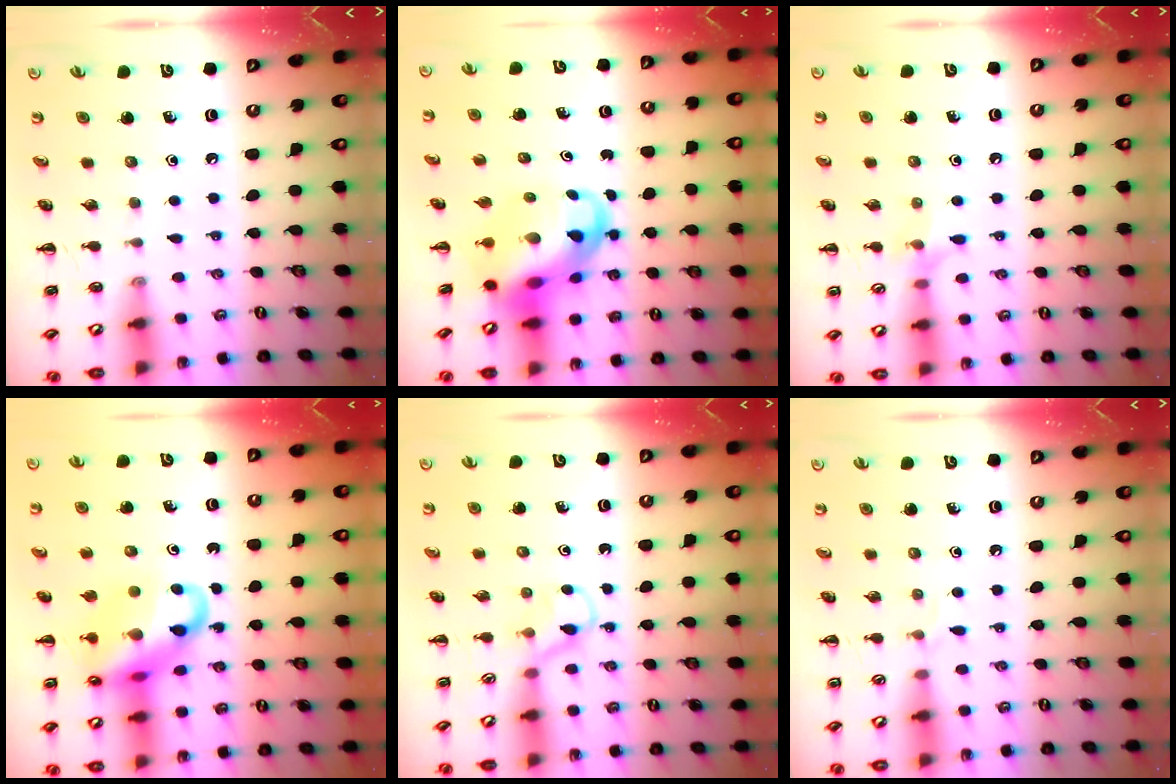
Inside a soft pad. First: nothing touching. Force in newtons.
{"total": 9.4, "press": 8.9, "slide": 2.9}
{"total": 6.3, "press": 6.1, "slide": 1.5}
{"total": 16.9, "press": 16.7, "slide": 2.5}
{"total": 3.5, "press": 3.3, "slide": 1.2}
{"total": 4.2, "press": 3.9, "slide": 1.5}